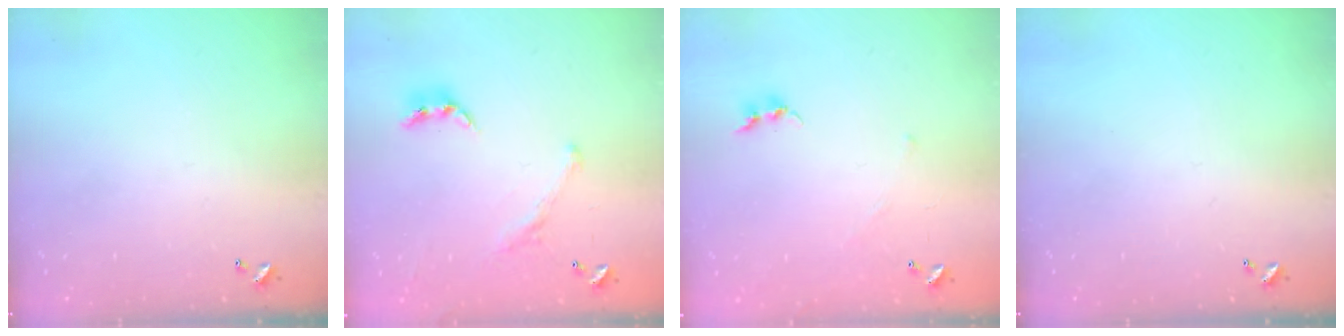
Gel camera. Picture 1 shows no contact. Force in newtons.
{"total": 1.2, "press": 0.6, "slide": 1.0}
{"total": 6.5, "press": 6.4, "slide": 0.6}
{"total": 0.0}